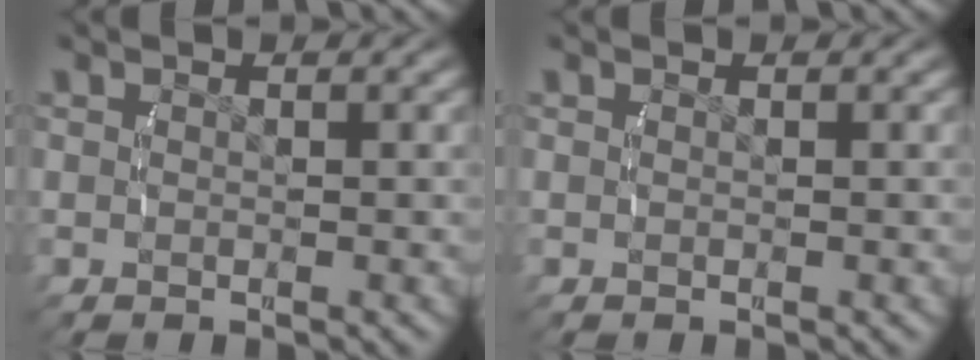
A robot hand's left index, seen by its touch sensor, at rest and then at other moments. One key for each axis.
{"total": 0.0}